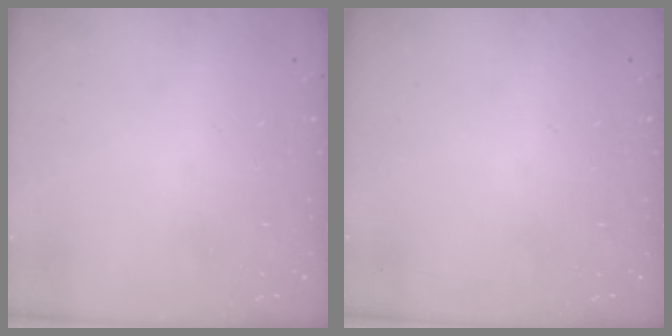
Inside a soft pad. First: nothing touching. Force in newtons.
{"total": 0.0}